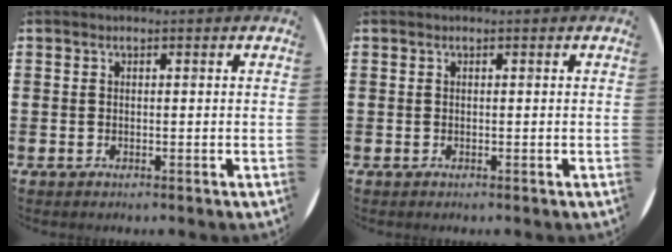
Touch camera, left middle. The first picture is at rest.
{"total": 0.0}